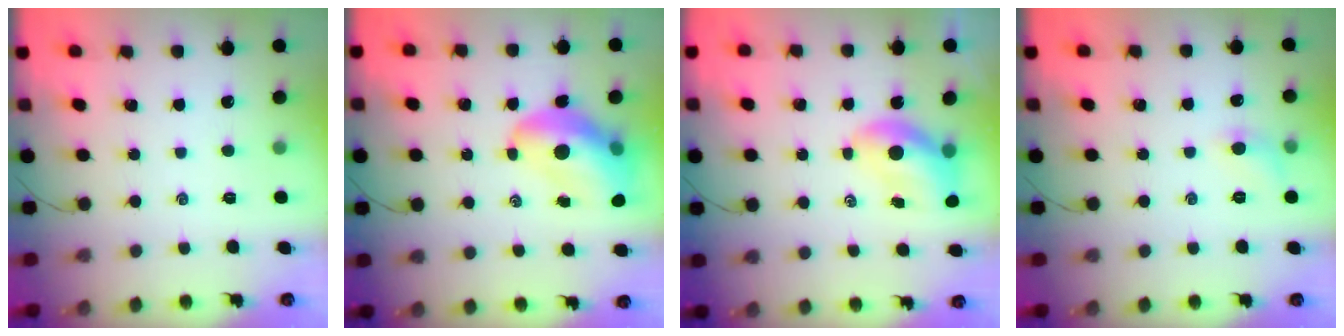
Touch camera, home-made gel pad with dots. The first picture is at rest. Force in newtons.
{"total": 13.8, "press": 13.3, "slide": 3.7}
{"total": 7.1, "press": 7.0, "slide": 0.9}
{"total": 6.3, "press": 6.0, "slide": 1.8}